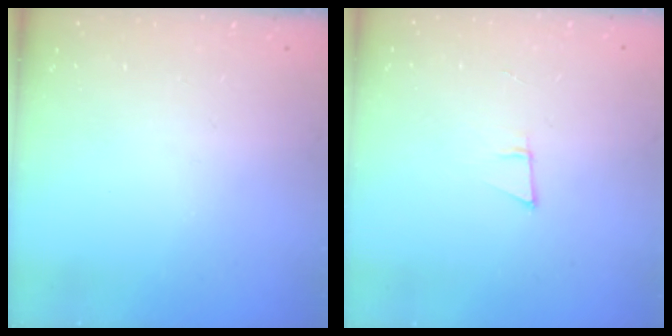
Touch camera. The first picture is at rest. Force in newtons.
{"total": 5.2, "press": 4.3, "slide": 2.9}